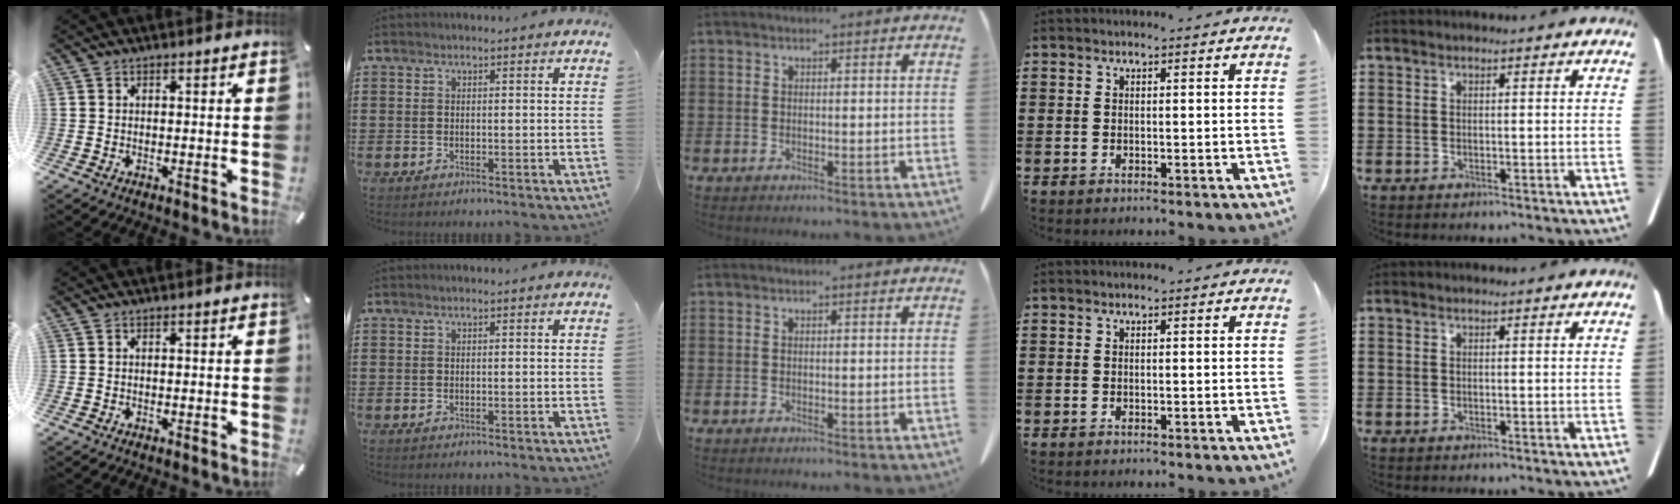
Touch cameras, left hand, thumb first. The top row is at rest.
{}